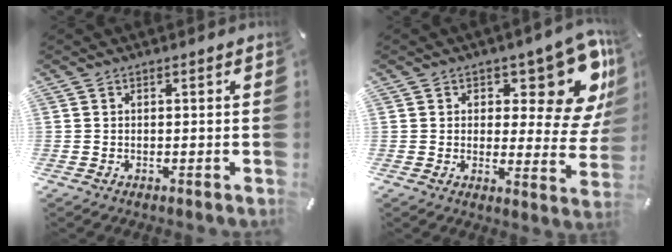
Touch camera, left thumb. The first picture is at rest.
{"total": 14.2, "force": [8.6, 6.5, 9.3], "torque": [-0.103, -0.076, 0.145]}